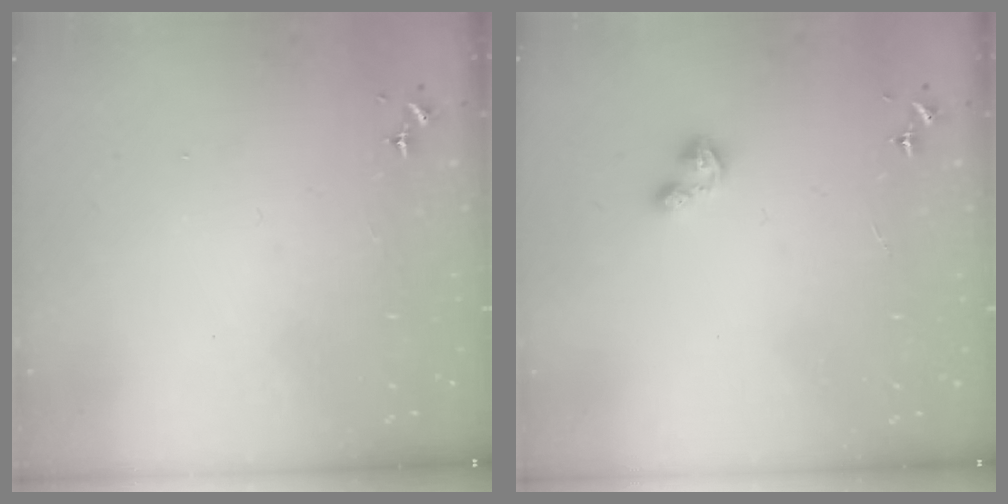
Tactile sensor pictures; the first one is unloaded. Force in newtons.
{"total": 2.7, "press": 2.7, "slide": 0.3}